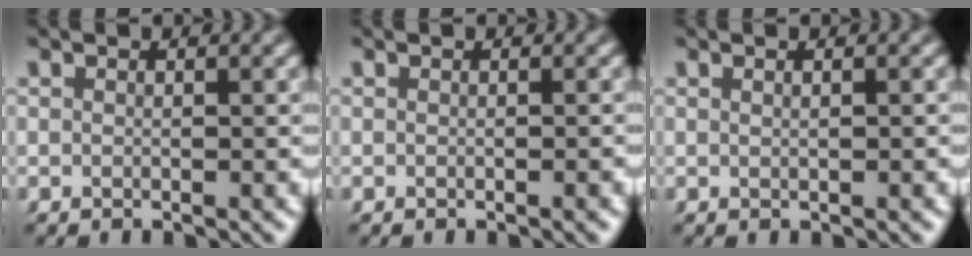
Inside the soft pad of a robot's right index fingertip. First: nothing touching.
{"total": 0.0}
{"total": 0.6, "force": [0.1, -0.1, 0.6], "torque": [-0.010, 0.001, 0.003]}